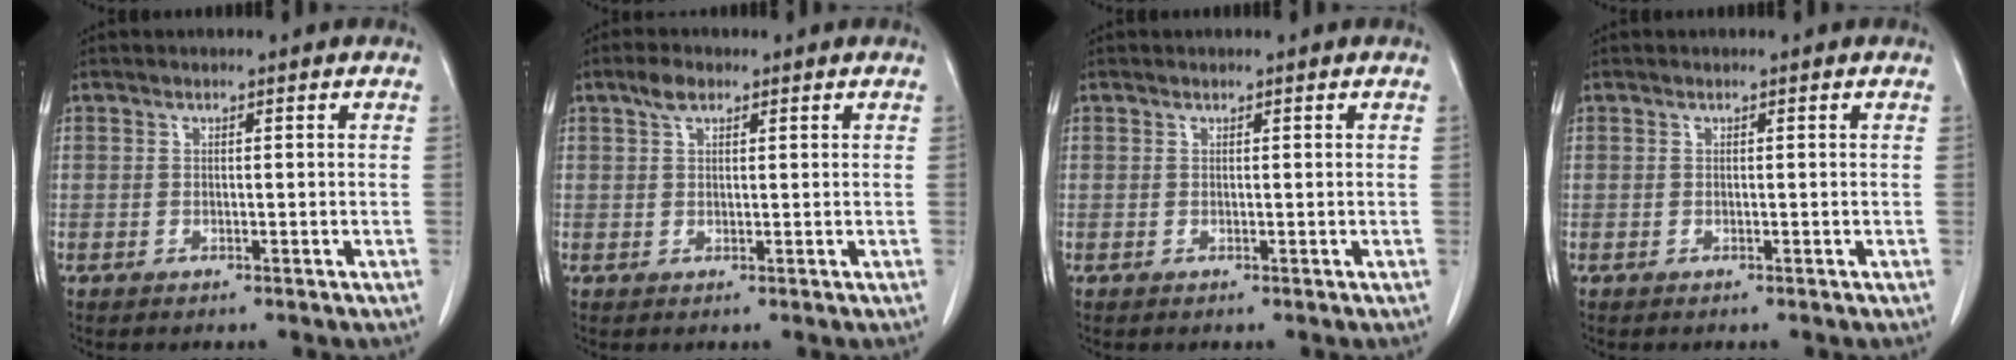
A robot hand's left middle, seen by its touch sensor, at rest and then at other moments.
{"total": 2.3, "force": [1.5, 1.1, 1.4], "torque": [-0.030, 0.007, 0.030]}
{"total": 0.0}
{"total": 0.0}